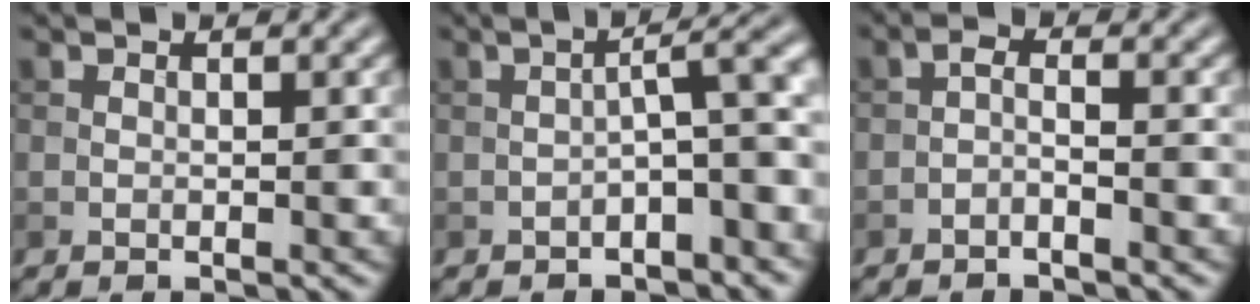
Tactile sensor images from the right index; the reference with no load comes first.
{"total": 5.0, "force": [-1.0, 1.2, 4.7], "torque": [-0.063, 0.018, -0.021]}
{"total": 1.4, "force": [-1.0, 0.2, 1.0], "torque": [-0.021, 0.004, -0.023]}